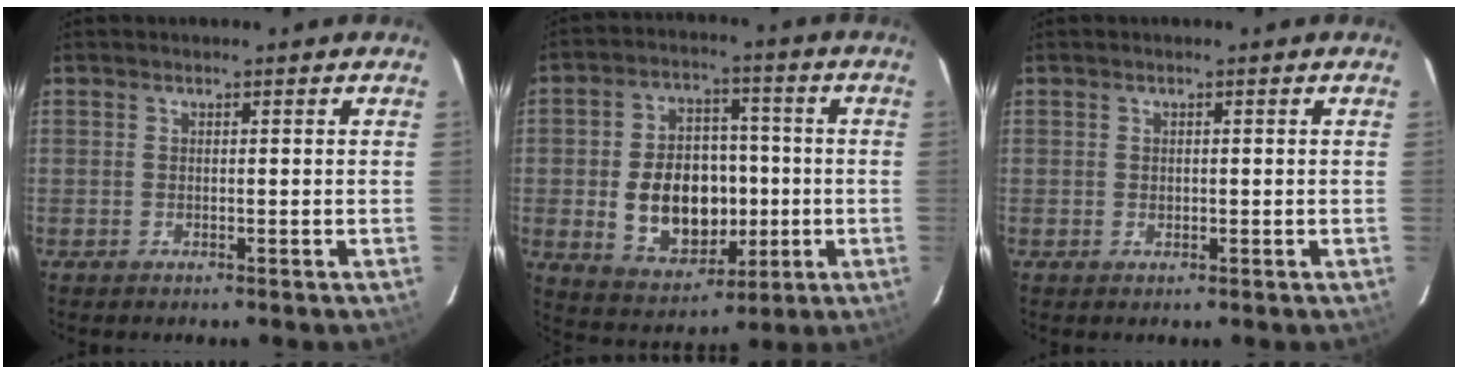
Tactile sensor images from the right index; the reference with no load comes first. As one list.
[{"total": 14.7, "force": [-2.0, 10.5, 10.0], "torque": [-0.209, 0.018, -0.008]}, {"total": 0.8, "force": [0.0, 0.7, 0.2], "torque": [-0.001, 0.001, 0.001]}]